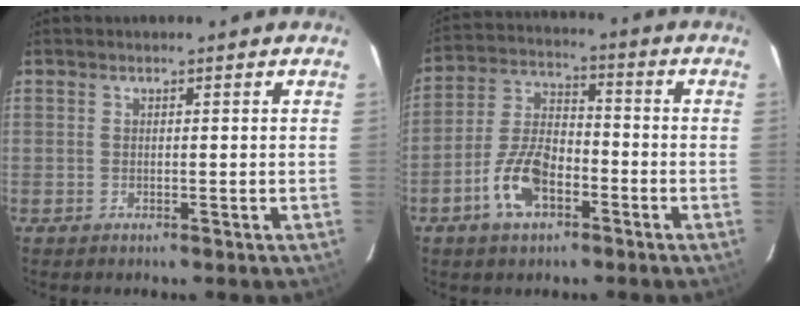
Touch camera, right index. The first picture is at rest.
{"total": 10.4, "force": [-5.2, 5.6, 7.2], "torque": [-0.151, 0.015, -0.094]}